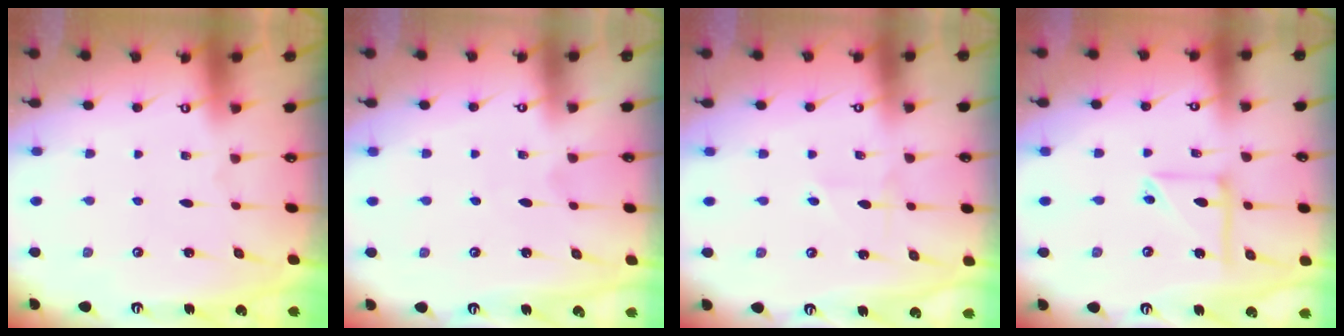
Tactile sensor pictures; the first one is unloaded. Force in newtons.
{"total": 2.5, "press": 2.5, "slide": 0.2}
{"total": 2.5, "press": 2.5, "slide": 0.3}
{"total": 10.2, "press": 10.2, "slide": 1.0}